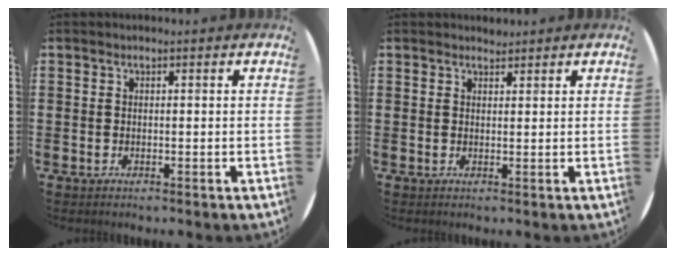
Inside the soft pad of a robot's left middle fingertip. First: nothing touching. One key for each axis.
{"total": 1.0, "fx": 1.0, "fy": 0.2, "fz": -0.1, "tx": 0.001, "ty": 0.001, "tz": 0.020}